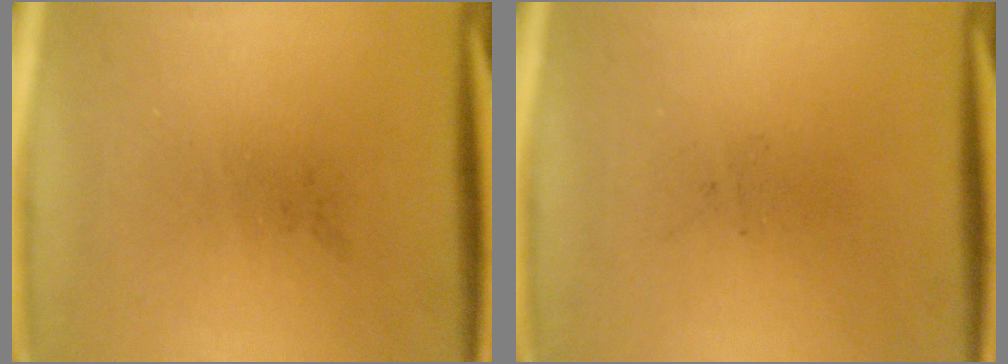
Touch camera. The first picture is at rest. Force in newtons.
{"total": 0.0}